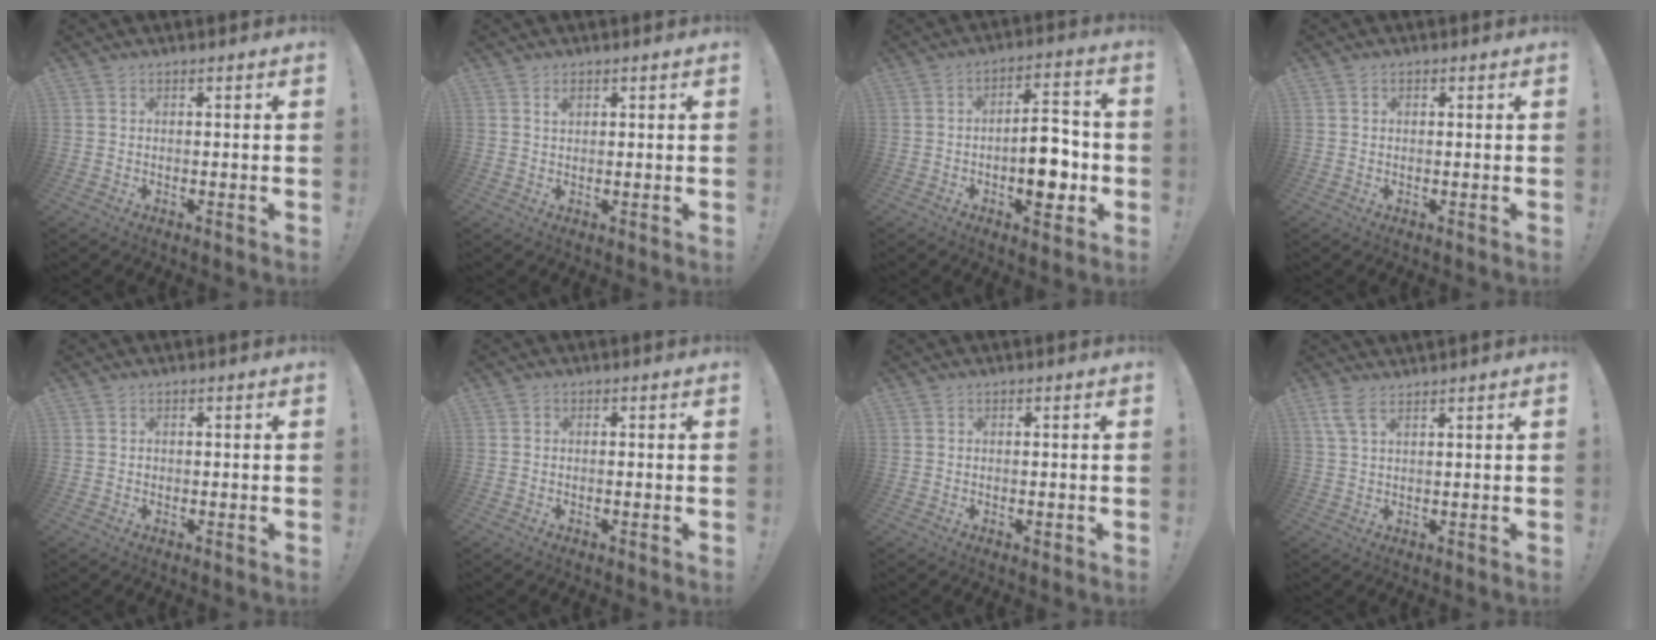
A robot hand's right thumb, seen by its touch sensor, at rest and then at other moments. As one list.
[{"total": 1.7, "force": [1.0, 1.0, 0.9], "torque": [-0.003, -0.004, 0.014]}, {"total": 11.5, "force": [-2.6, 5.8, 9.6], "torque": [-0.126, 0.019, -0.043]}, {"total": 0.9, "force": [0.3, 0.7, 0.4], "torque": [-0.002, 0.002, 0.004]}, {"total": 0.7, "force": [0.0, 0.7, 0.1], "torque": [-0.002, 0.002, 0.000]}, {"total": 0.6, "force": [-0.4, 0.4, 0.1], "torque": [-0.004, 0.002, -0.007]}, {"total": 0.6, "force": [0.0, 0.5, 0.4], "torque": [-0.006, 0.002, 0.001]}, {"total": 4.2, "force": [3.0, 0.8, 2.9], "torque": [-0.062, -0.005, 0.054]}]